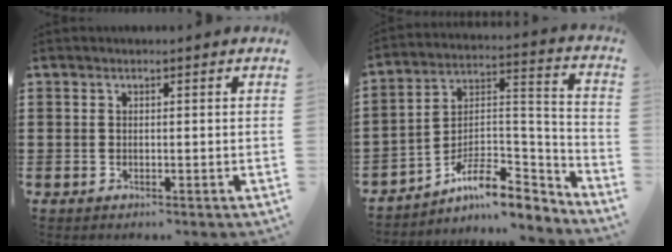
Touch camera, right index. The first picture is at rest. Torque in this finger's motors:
{"motor_torque": [-1.13, 0.81, -1.06, -0.21]}